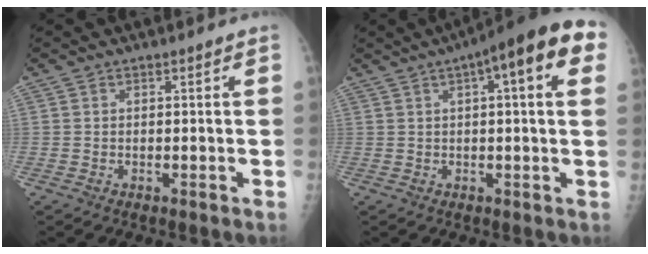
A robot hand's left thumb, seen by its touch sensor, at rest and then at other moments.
{"total": 15.7, "force": [5.7, 4.2, 14.0], "torque": [-0.183, 0.024, 0.068]}